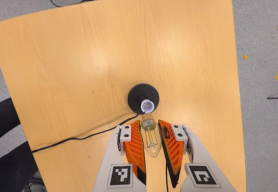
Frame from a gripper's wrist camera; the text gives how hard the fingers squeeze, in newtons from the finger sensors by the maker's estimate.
{"total": 20.9, "left": 22.7, "right": 19.0}